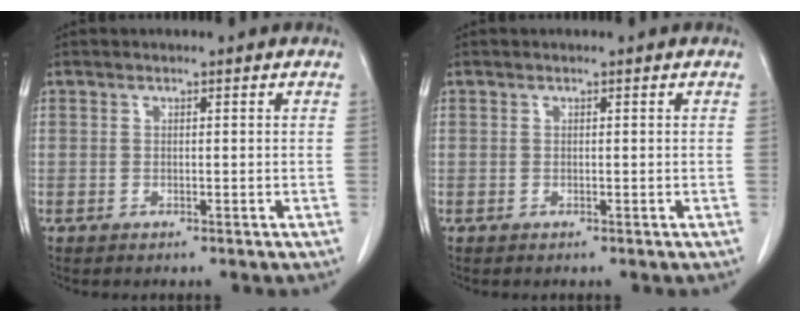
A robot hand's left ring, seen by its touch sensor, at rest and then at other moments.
{"total": 0.0}